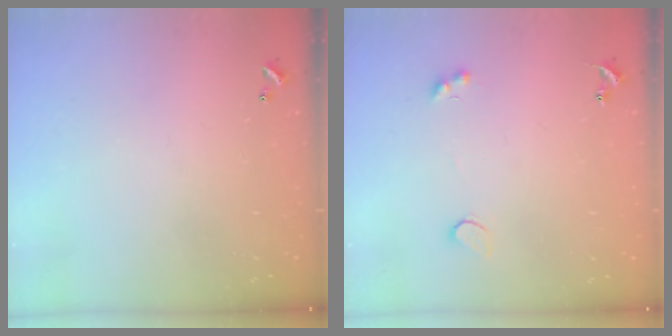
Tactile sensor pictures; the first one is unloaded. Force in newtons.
{"total": 2.1, "press": 1.8, "slide": 1.0}